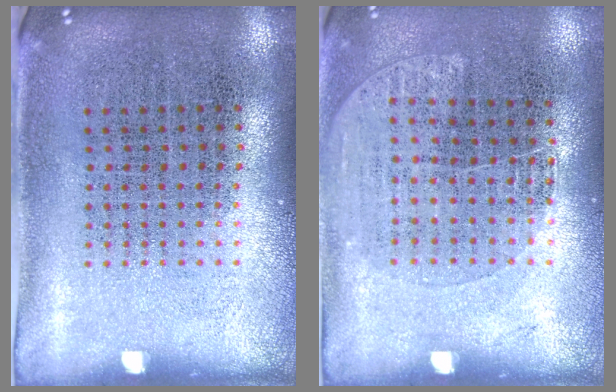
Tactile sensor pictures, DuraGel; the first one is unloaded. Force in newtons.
{"total": 1.1, "press": 0.9, "slide": 0.6}